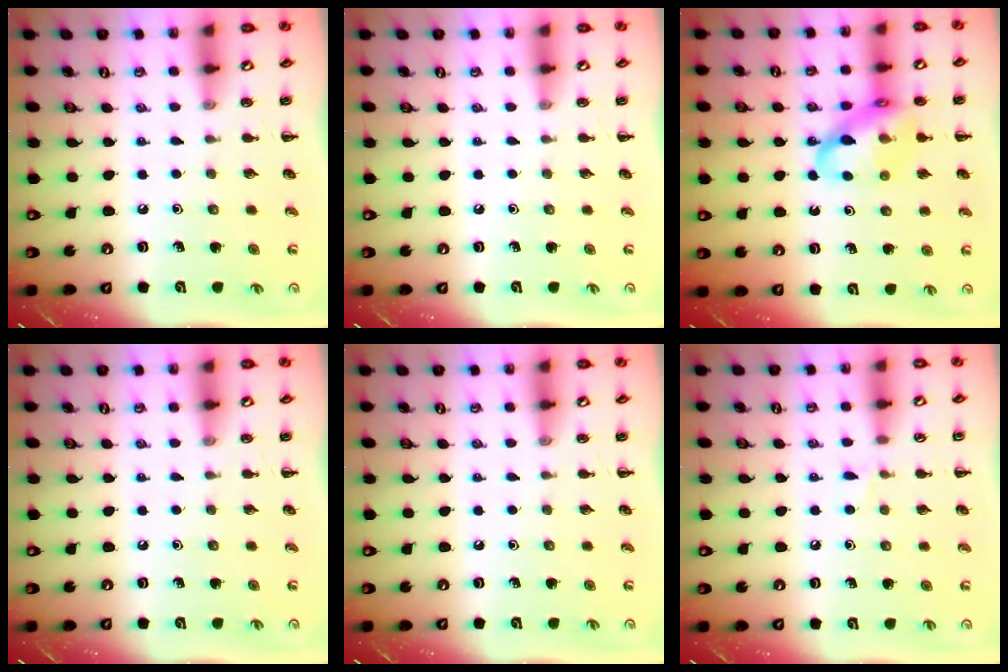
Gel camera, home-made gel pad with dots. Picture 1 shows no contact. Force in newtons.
{"total": 0.0}
{"total": 16.6, "press": 16.3, "slide": 3.1}
{"total": 0.0}
{"total": 0.0}
{"total": 3.4, "press": 3.2, "slide": 1.1}